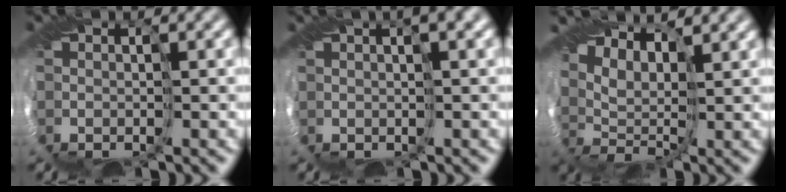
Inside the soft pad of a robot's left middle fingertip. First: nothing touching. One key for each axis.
{"total": 4.3, "fx": 2.4, "fy": 1.1, "fz": 3.4, "tx": -0.043, "ty": 0.017, "tz": 0.020}
{"total": 6.7, "fx": 4.4, "fy": 2.8, "fz": 4.2, "tx": -0.098, "ty": 0.015, "tz": 0.068}